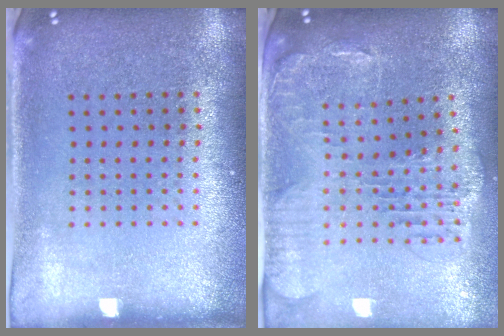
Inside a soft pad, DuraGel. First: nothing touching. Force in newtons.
{"total": 1.7, "press": 1.6, "slide": 0.6}